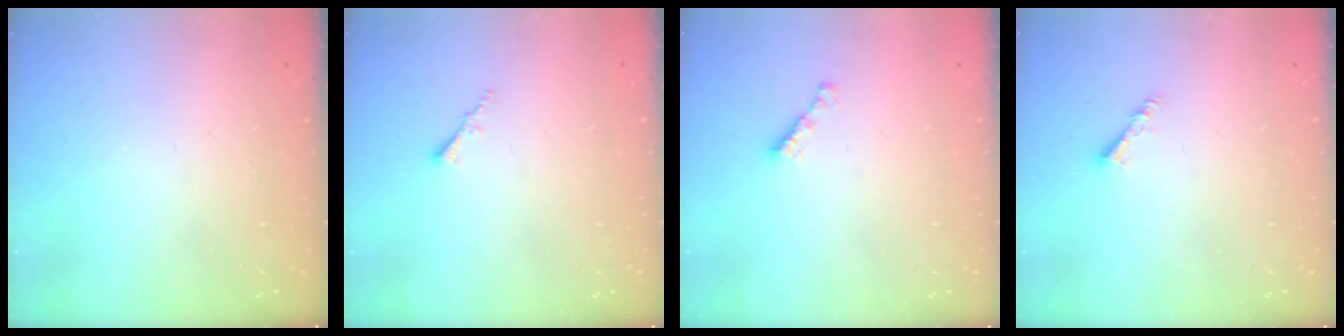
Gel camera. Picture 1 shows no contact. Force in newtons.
{"total": 1.5, "press": 1.5, "slide": 0.4}
{"total": 2.3, "press": 2.2, "slide": 0.4}
{"total": 3.0, "press": 2.9, "slide": 0.6}